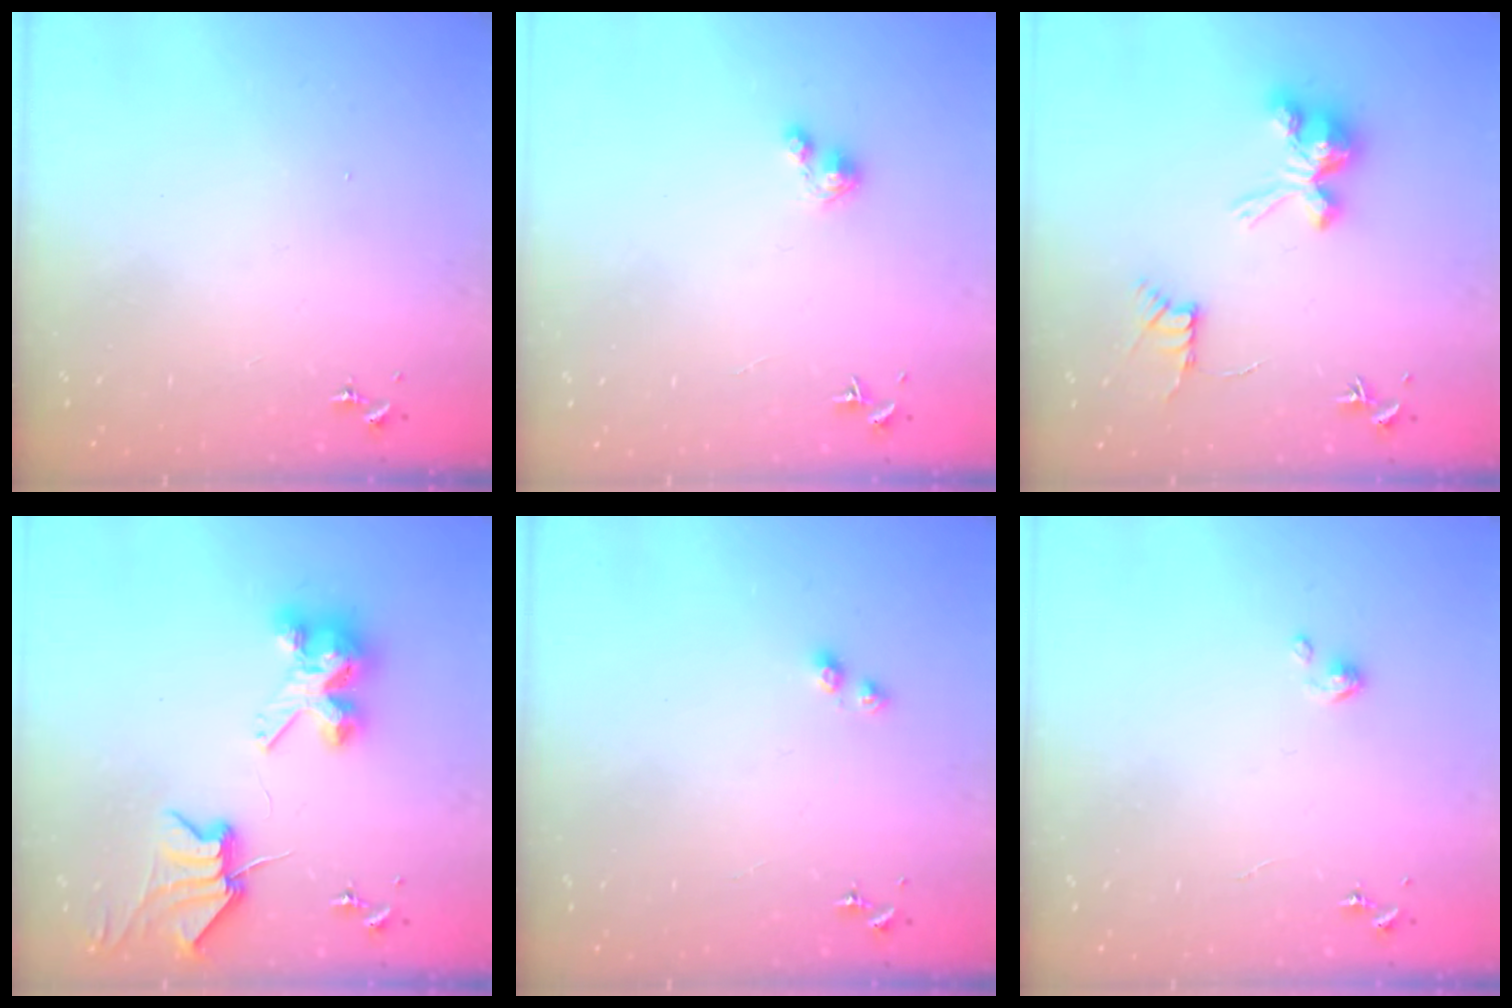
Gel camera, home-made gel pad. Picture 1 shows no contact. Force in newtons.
{"total": 2.4, "press": 2.4, "slide": 0.2}
{"total": 12.0, "press": 11.9, "slide": 0.7}
{"total": 9.7, "press": 9.6, "slide": 1.4}
{"total": 4.3, "press": 4.3, "slide": 0.5}
{"total": 2.7, "press": 2.7, "slide": 0.2}